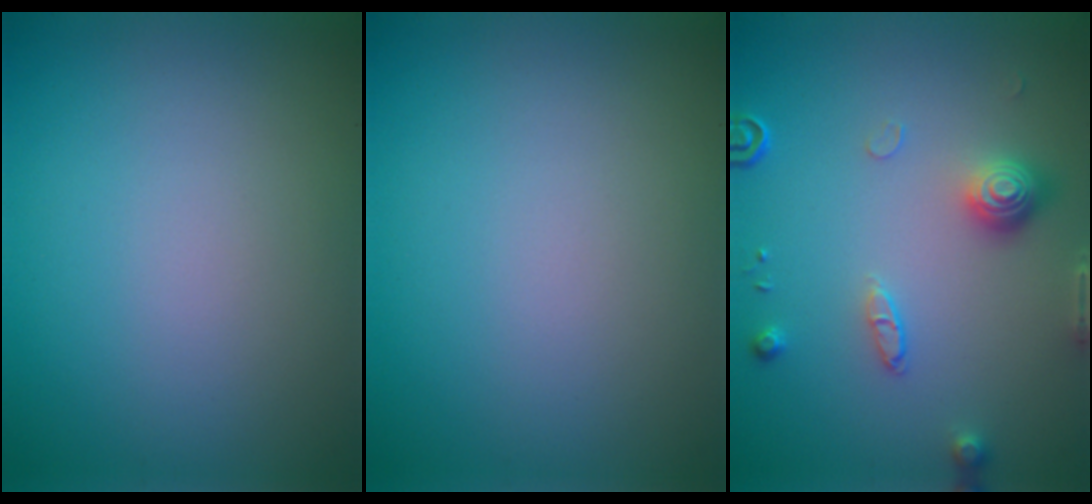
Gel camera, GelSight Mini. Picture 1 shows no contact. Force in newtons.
{"total": 0.0}
{"total": 3.0, "press": 2.8, "slide": 1.1}